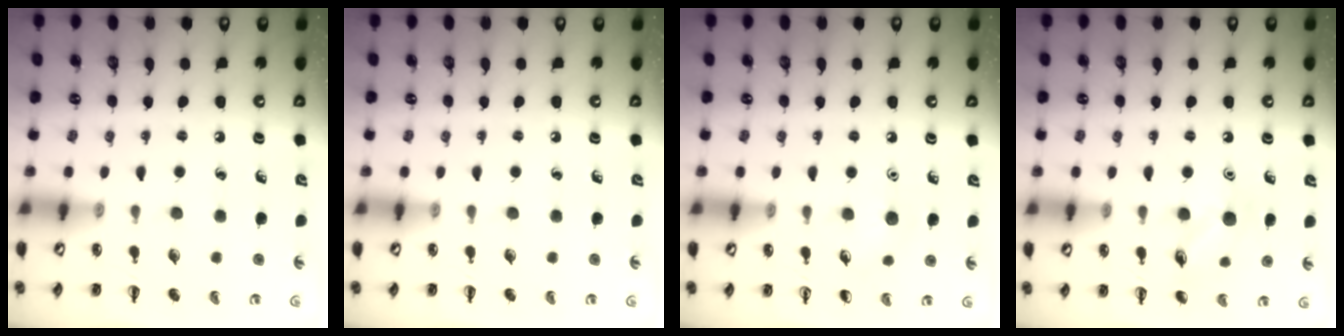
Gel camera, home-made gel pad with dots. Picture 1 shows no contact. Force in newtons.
{"total": 0.0}
{"total": 4.4, "press": 4.2, "slide": 1.4}
{"total": 9.4, "press": 9.4, "slide": 0.5}